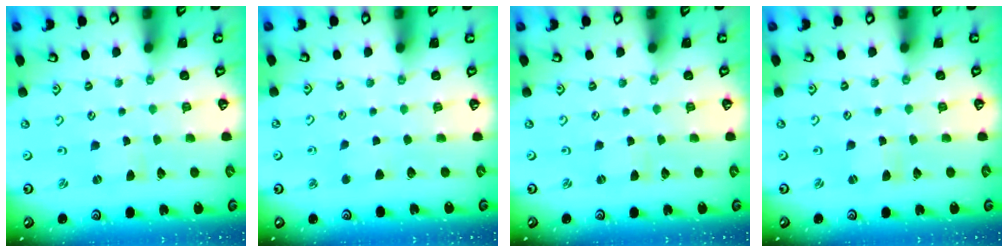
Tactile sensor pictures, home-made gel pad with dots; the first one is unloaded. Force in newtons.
{"total": 2.5, "press": 2.4, "slide": 0.7}
{"total": 0.7, "press": 0.7, "slide": 0.0}
{"total": 0.9, "press": 0.8, "slide": 0.2}